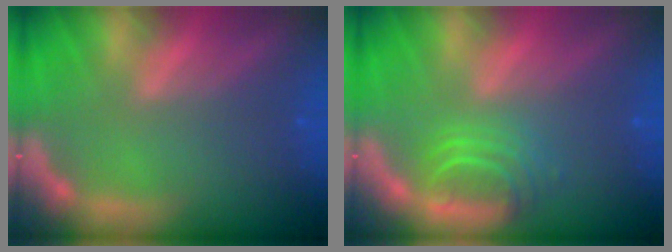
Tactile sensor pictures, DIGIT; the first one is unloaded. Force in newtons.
{"total": 3.5}